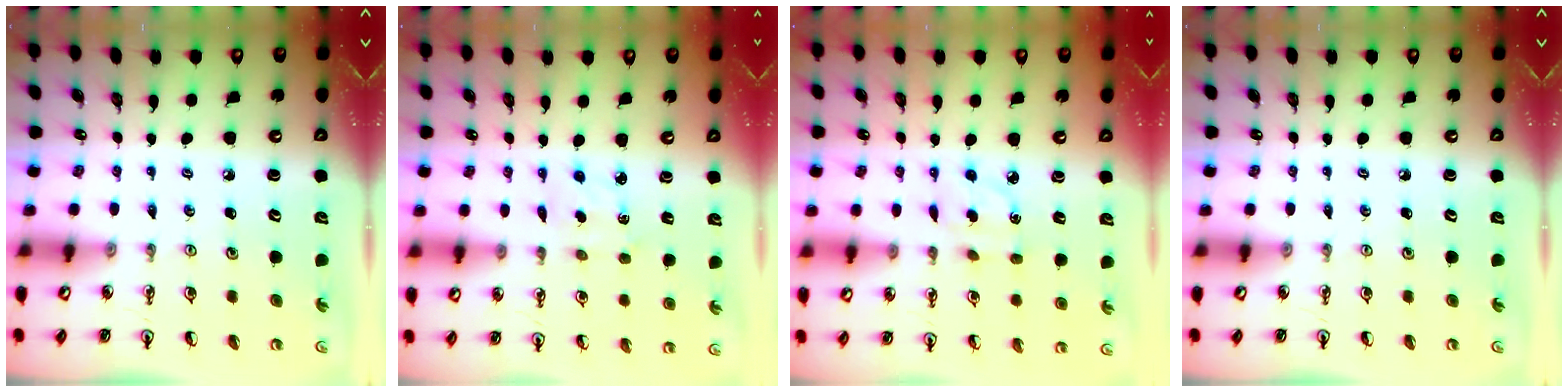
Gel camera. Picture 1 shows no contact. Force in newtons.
{"total": 2.1, "press": 2.0, "slide": 0.6}
{"total": 2.2, "press": 2.2, "slide": 0.2}
{"total": 0.0}